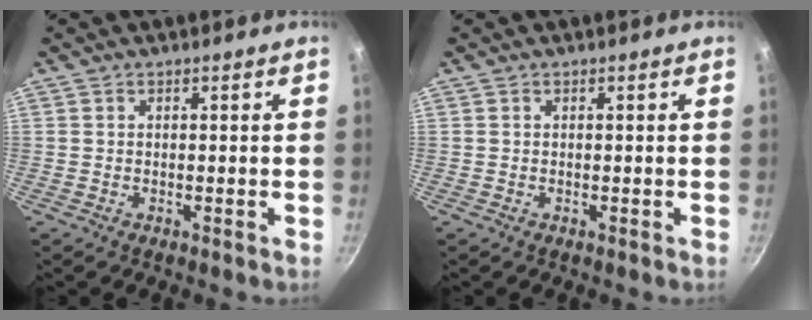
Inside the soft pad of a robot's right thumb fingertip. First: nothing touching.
{"total": 0.0}